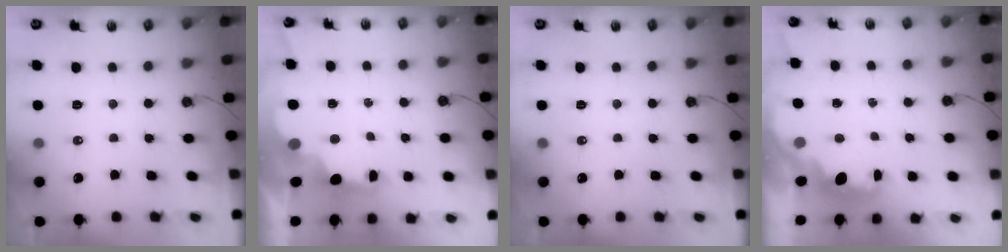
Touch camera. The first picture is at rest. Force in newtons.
{"total": 2.8, "press": 2.6, "slide": 0.9}
{"total": 0.0}
{"total": 1.6, "press": 1.4, "slide": 0.7}